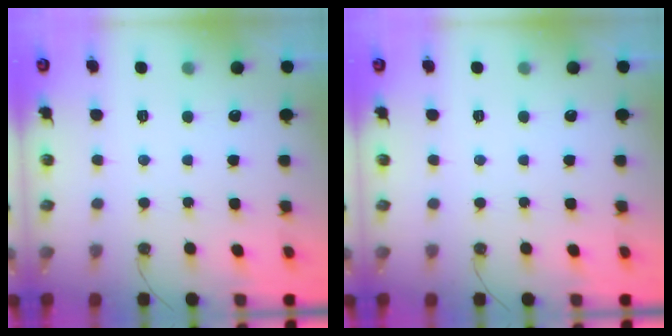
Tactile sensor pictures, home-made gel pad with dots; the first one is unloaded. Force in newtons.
{"total": 0.0}